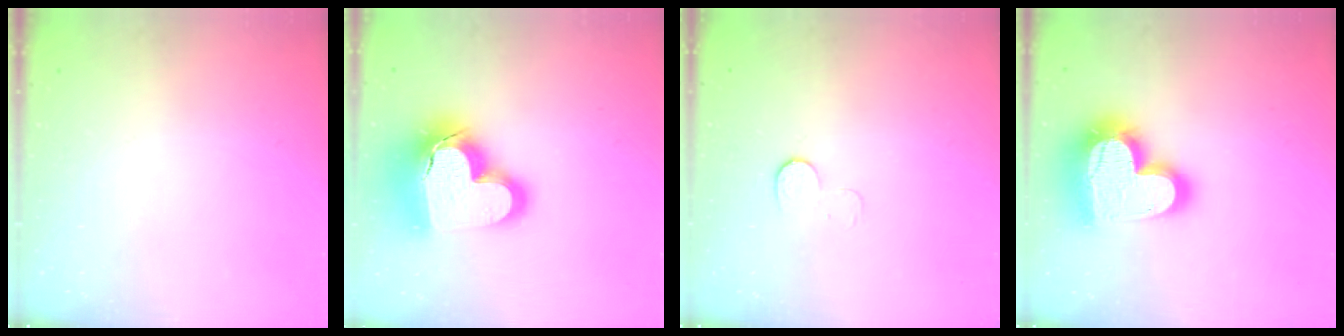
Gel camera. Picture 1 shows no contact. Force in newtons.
{"total": 22.8, "press": 22.6, "slide": 2.2}
{"total": 5.7, "press": 5.6, "slide": 0.6}
{"total": 23.6, "press": 23.5, "slide": 2.1}